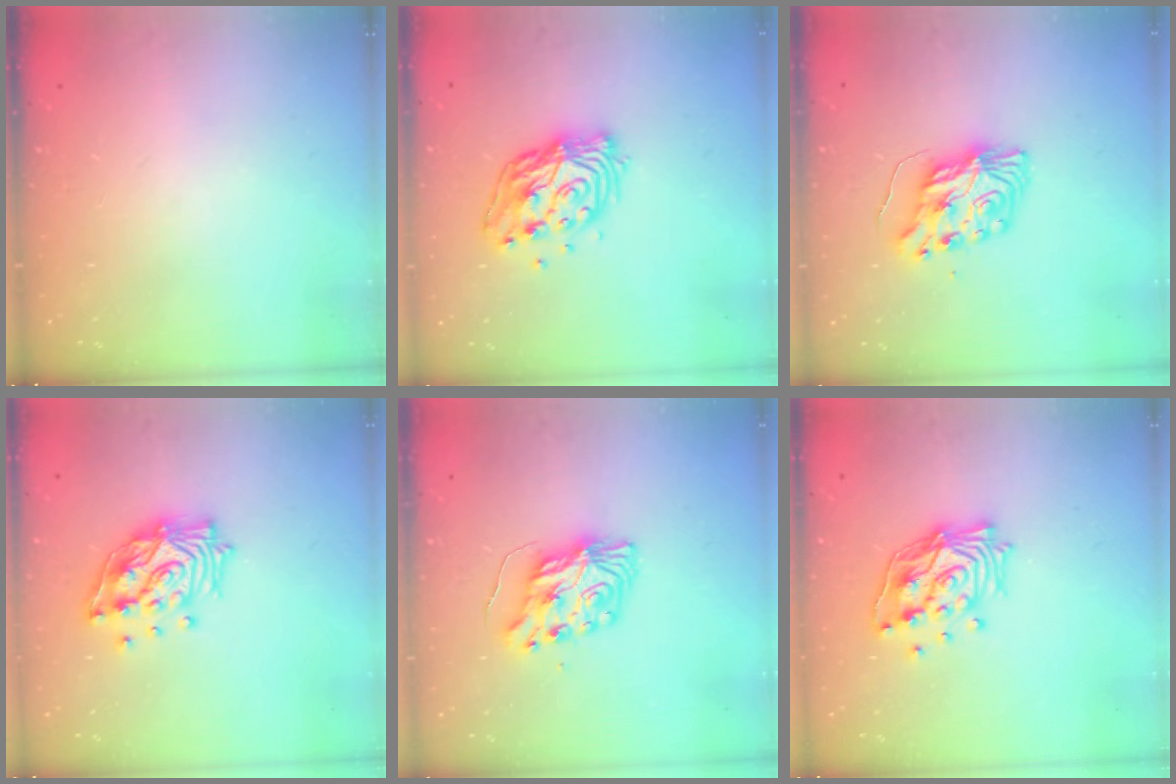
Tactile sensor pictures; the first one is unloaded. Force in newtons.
{"total": 13.7, "press": 13.7, "slide": 1.2}
{"total": 8.5, "press": 8.5, "slide": 0.6}
{"total": 14.1, "press": 14.0, "slide": 1.4}
{"total": 8.5, "press": 8.5, "slide": 0.6}
{"total": 15.1, "press": 14.9, "slide": 1.9}